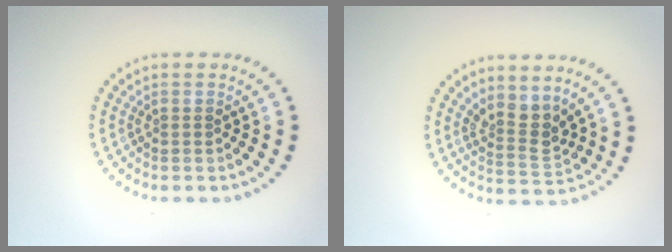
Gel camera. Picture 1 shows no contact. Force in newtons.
{"total": 2.7, "press": 2.0, "slide": 1.8}